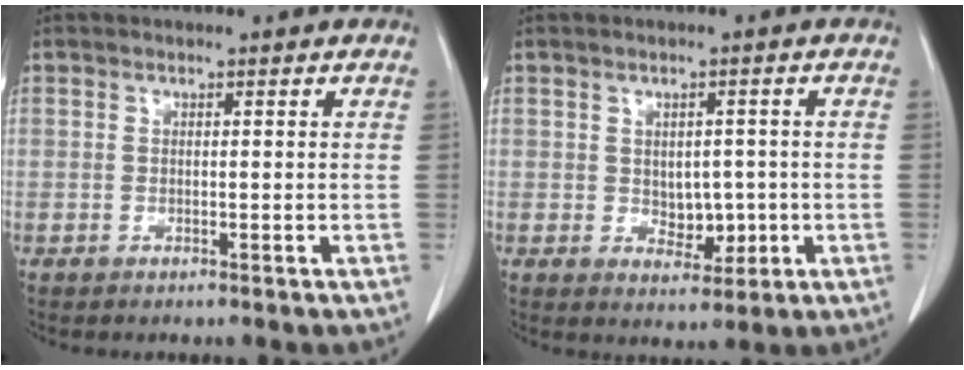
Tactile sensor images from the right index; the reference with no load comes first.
{"total": 4.4, "force": [-0.4, 3.0, 3.3], "torque": [-0.038, 0.000, 0.004]}